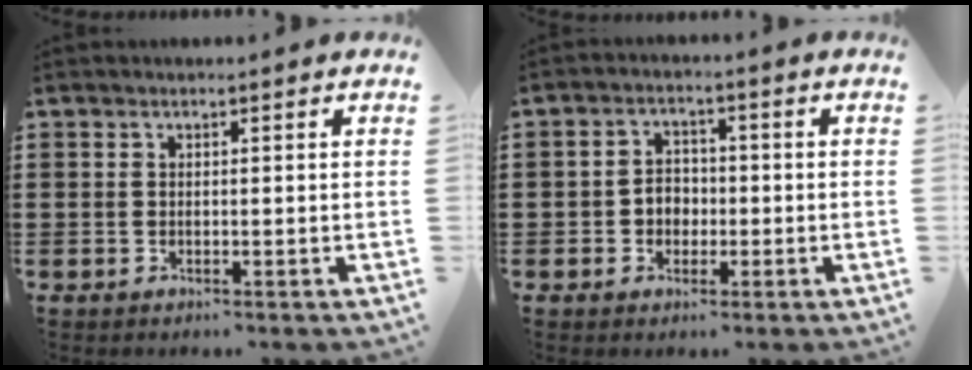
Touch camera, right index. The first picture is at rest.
{"total": 2.9, "force": [-1.0, 2.4, 1.4], "torque": [-0.032, 0.006, -0.022]}